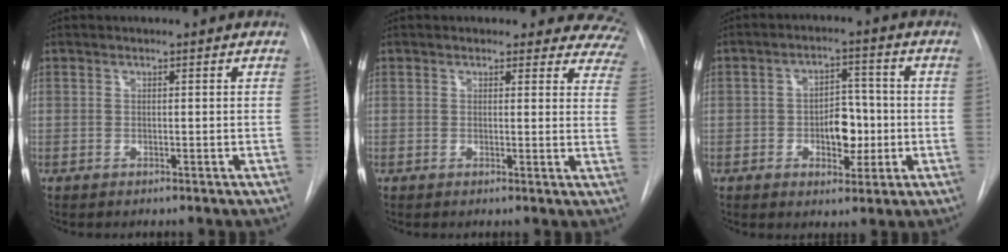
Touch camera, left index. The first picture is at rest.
{"total": 11.5, "force": [10.5, 4.5, 1.3], "torque": [0.038, -0.042, 0.070]}
{"total": 6.5, "force": [-1.2, 3.8, 5.1], "torque": [-0.074, 0.014, -0.014]}